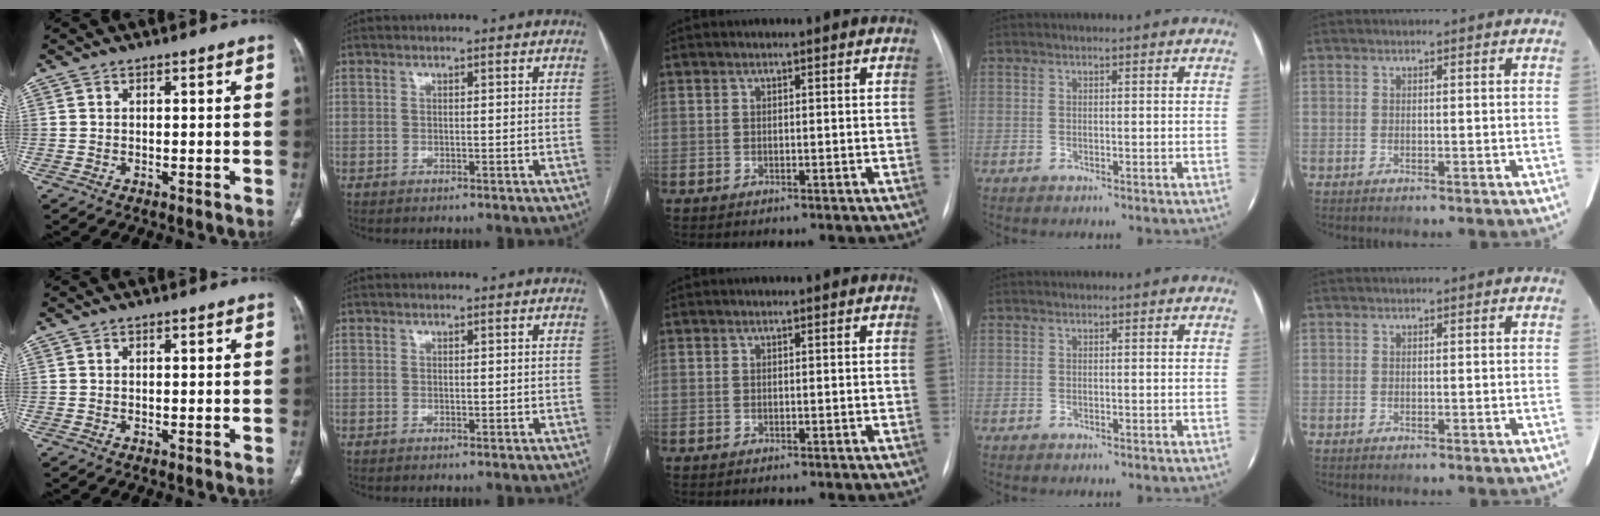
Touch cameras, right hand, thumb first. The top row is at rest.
{"thumb": {"total": 0.5, "force": [0.2, 0.2, 0.4], "torque": [-0.010, 0.003, 0.005]}, "index": {"total": 0.7, "force": [0.1, 0.4, 0.5], "torque": [-0.009, -0.001, 0.004]}}